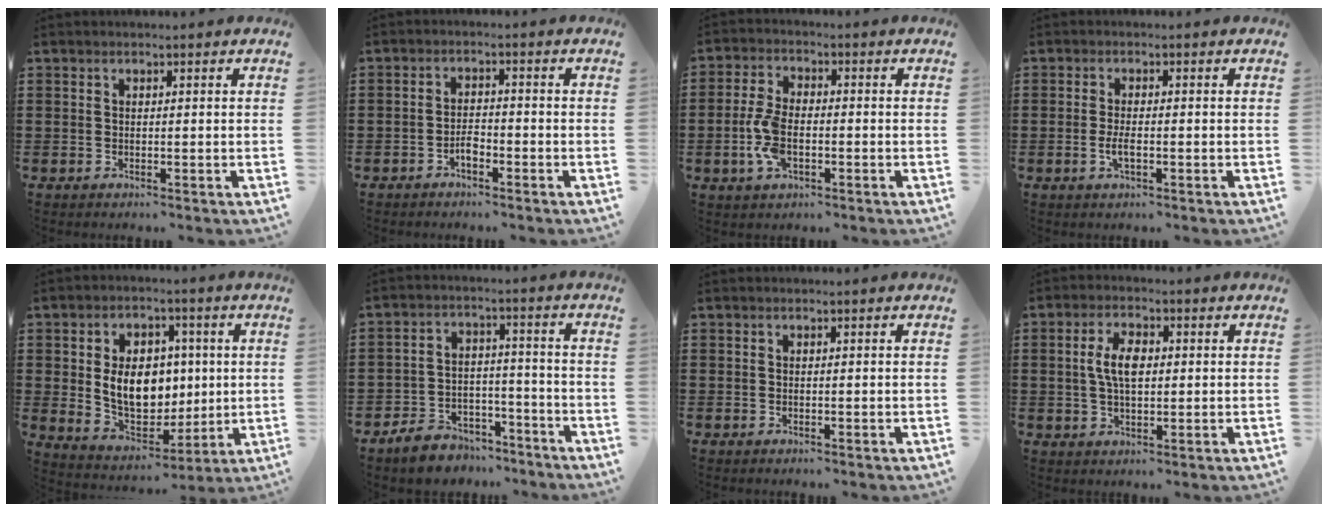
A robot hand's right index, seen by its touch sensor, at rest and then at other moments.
{"total": 2.3, "force": [-1.4, 1.0, 1.6], "torque": [-0.030, 0.005, -0.028]}
{"total": 6.5, "force": [-1.7, 3.3, 5.4], "torque": [-0.135, -0.004, -0.040]}
{"total": 2.3, "force": [-0.6, 0.7, 2.1], "torque": [-0.045, -0.001, -0.013]}
{"total": 10.4, "force": [1.0, 7.5, 7.2], "torque": [-0.125, 0.011, 0.018]}
{"total": 5.4, "force": [-4.9, 2.2, 0.7], "torque": [-0.021, 0.021, -0.098]}
{"total": 0.0}
{"total": 5.5, "force": [0.5, 2.7, 4.8], "torque": [-0.104, 0.009, 0.005]}